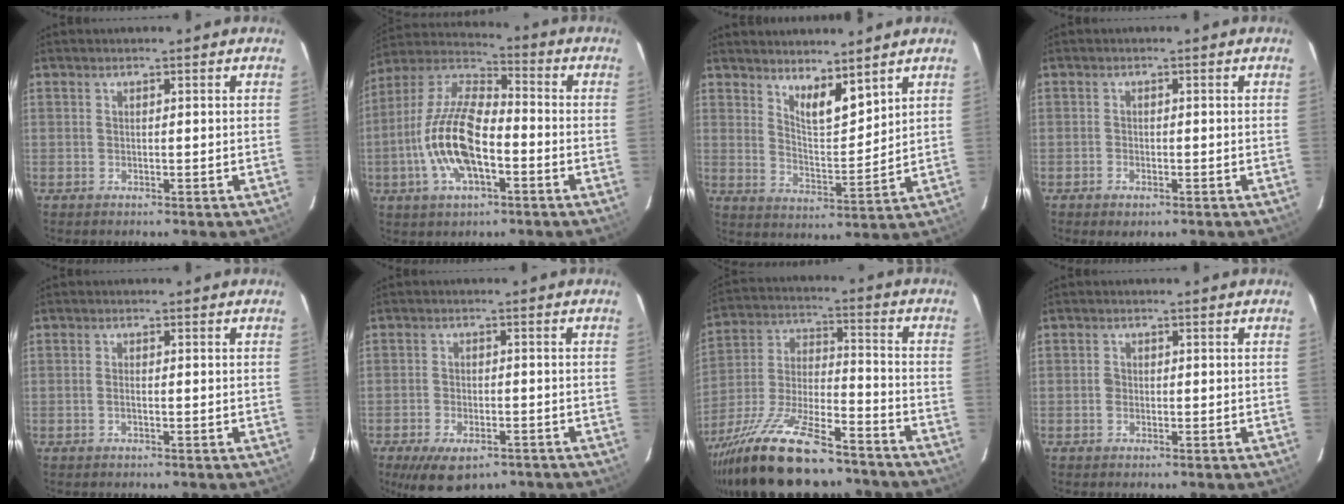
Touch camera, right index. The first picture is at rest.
{"total": 16.3, "force": [-4.6, 7.0, 14.0], "torque": [-0.291, 0.001, -0.090]}
{"total": 7.1, "force": [5.4, 1.8, 4.2], "torque": [-0.066, -0.011, 0.096]}
{"total": 1.9, "force": [-1.2, 1.0, 1.1], "torque": [-0.027, -0.004, -0.023]}
{"total": 1.1, "force": [-0.4, 0.4, 0.9], "torque": [-0.021, 0.002, -0.008]}
{"total": 9.6, "force": [-6.3, 4.6, 5.7], "torque": [-0.119, -0.020, -0.095]}
{"total": 24.4, "force": [-18.3, 7.2, 14.4], "torque": [-0.283, -0.031, -0.299]}
{"total": 1.3, "force": [-0.3, 1.1, 0.5], "torque": [-0.007, 0.003, -0.008]}